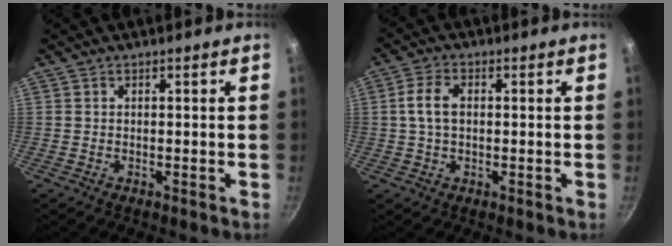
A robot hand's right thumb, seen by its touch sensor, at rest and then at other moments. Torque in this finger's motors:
{"motor_torque": [-0.21, 0.40, 0.53, -0.12, 0.02]}